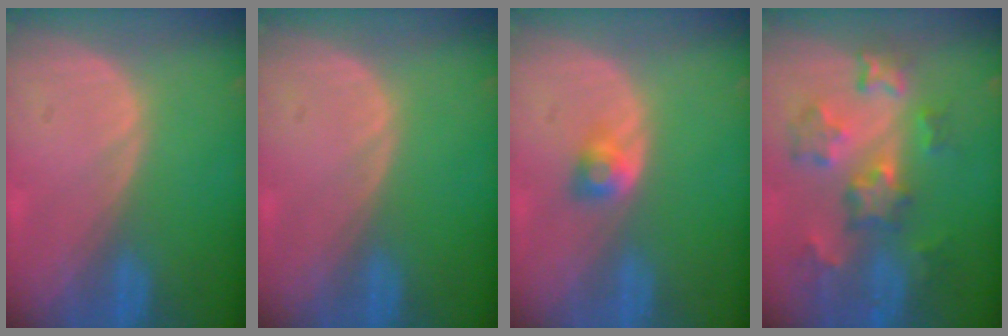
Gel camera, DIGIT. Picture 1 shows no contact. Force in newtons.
{"total": 0.0}
{"total": 2.7, "press": 2.4, "slide": 1.1}
{"total": 8.9, "press": 7.9, "slide": 4.2}